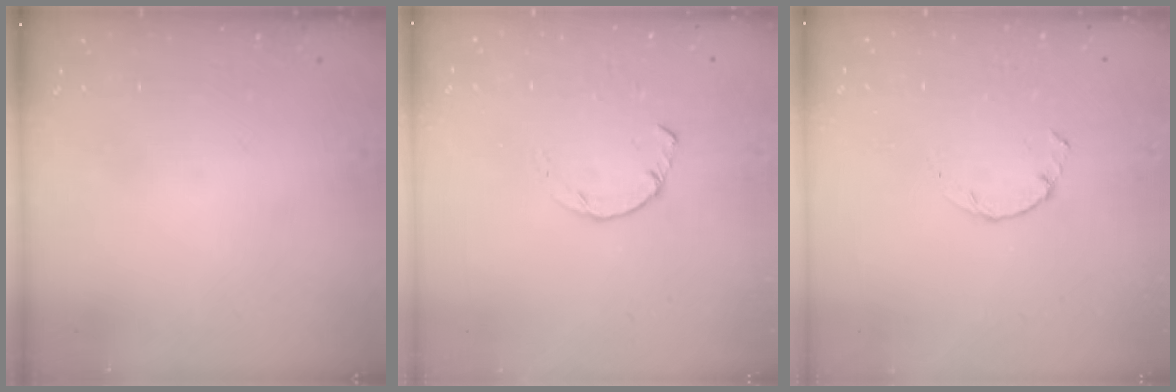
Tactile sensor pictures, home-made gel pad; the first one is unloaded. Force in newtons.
{"total": 2.3, "press": 2.3, "slide": 0.1}
{"total": 0.8, "press": 0.7, "slide": 0.2}